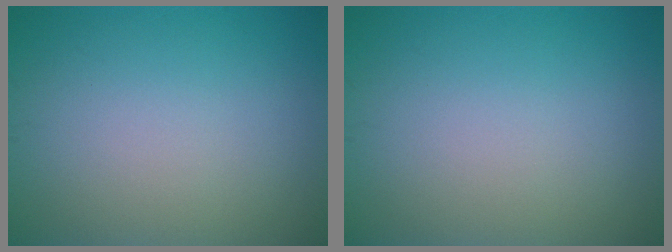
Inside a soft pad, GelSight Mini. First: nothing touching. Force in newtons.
{"total": 0.0}